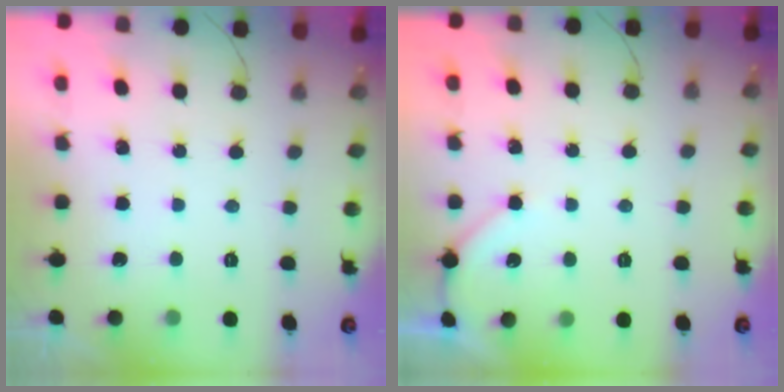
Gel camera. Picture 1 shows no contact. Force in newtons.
{"total": 3.6, "press": 3.5, "slide": 0.6}